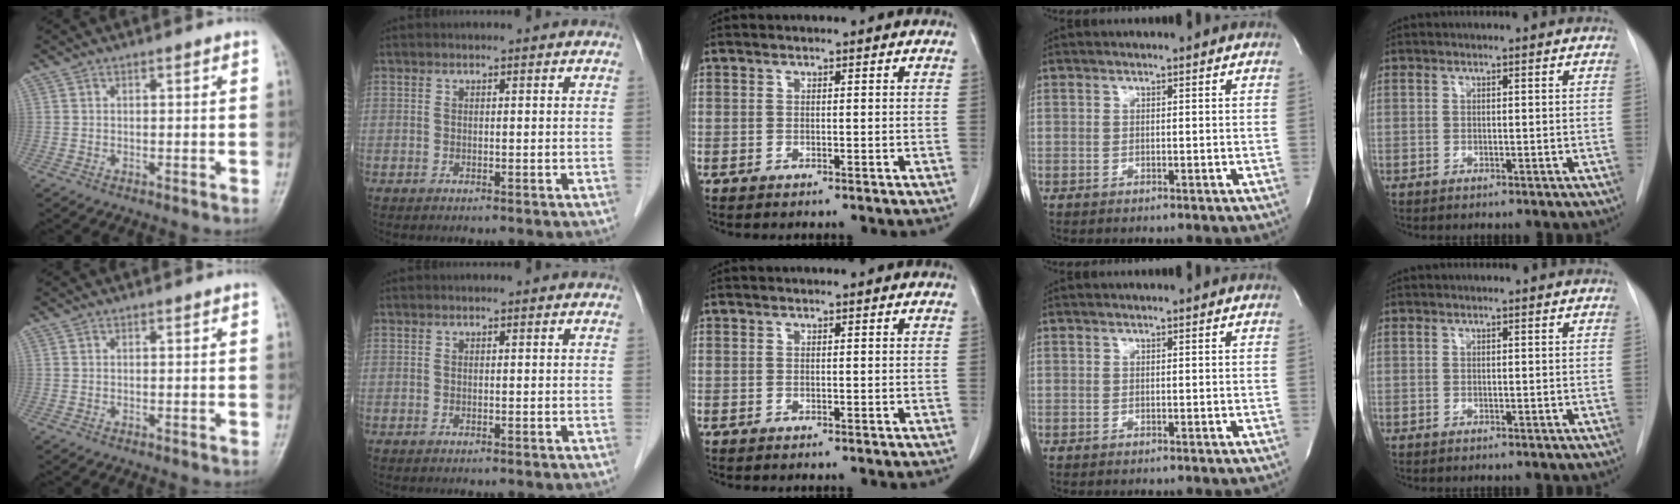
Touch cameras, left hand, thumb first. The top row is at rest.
{}